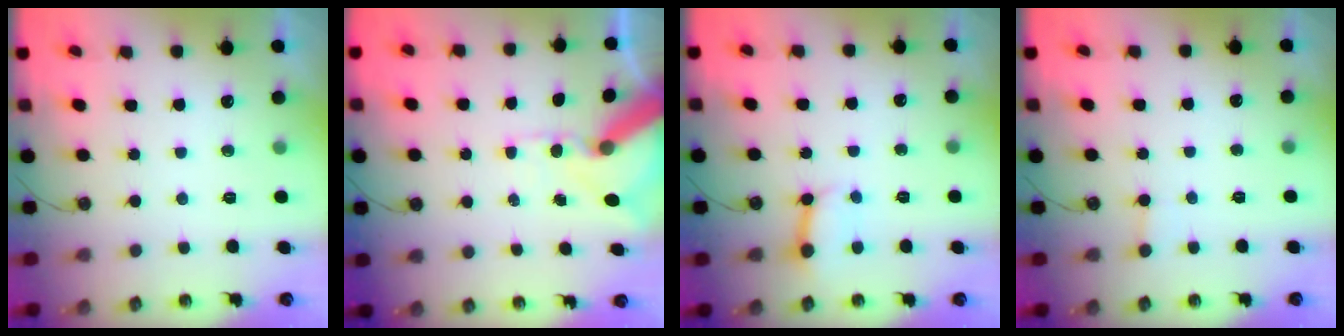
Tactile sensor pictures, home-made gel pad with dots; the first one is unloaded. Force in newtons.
{"total": 13.2, "press": 13.1, "slide": 1.7}
{"total": 5.9, "press": 5.9, "slide": 0.7}
{"total": 1.7, "press": 1.7, "slide": 0.1}